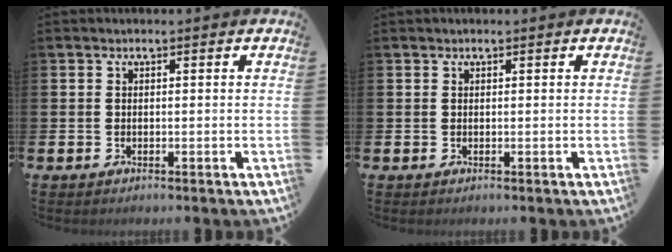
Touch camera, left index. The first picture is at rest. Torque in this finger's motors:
{"motor_torque": [-1.10, -0.81, -0.74, 0.08]}